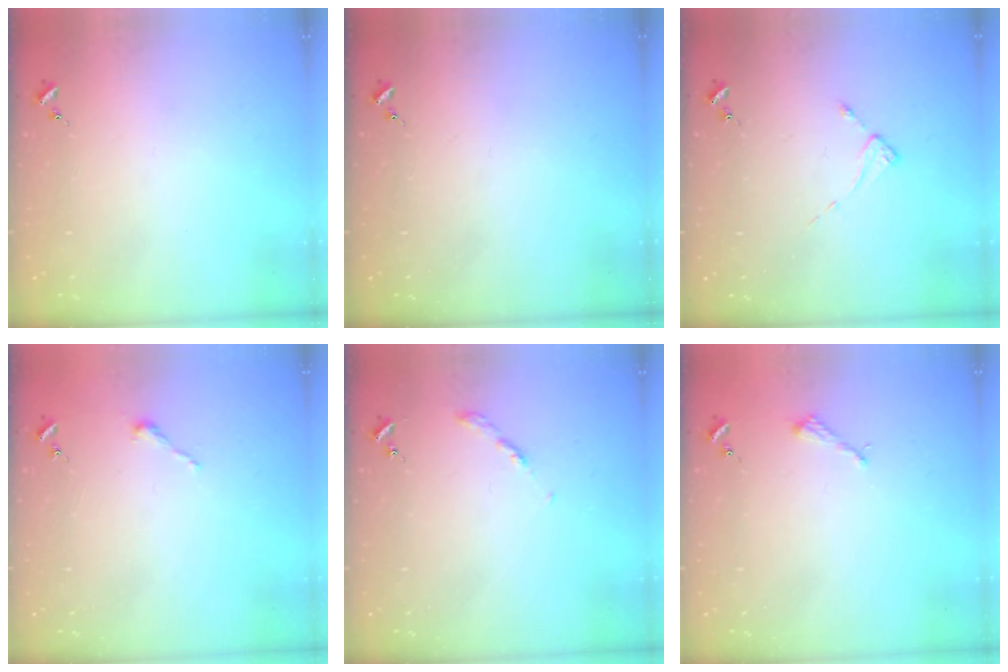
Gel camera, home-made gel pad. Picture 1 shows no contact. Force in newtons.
{"total": 0.0}
{"total": 2.6, "press": 2.6, "slide": 0.2}
{"total": 2.5, "press": 2.5, "slide": 0.2}
{"total": 2.7, "press": 2.6, "slide": 0.3}
{"total": 2.6, "press": 2.6, "slide": 0.3}